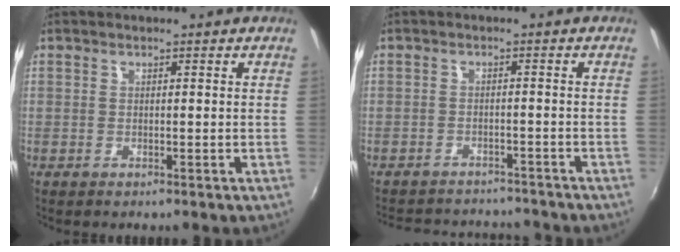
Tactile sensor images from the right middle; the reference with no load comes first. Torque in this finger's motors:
{"motor_torque": [0.98, -1.16, 0.09, 0.07]}